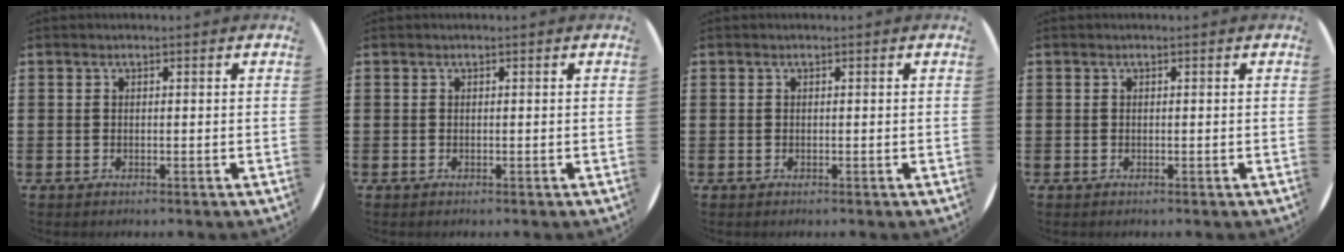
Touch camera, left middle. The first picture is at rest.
{"total": 0.0}
{"total": 0.0}
{"total": 0.0}